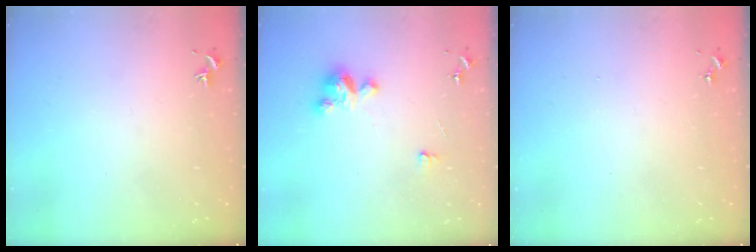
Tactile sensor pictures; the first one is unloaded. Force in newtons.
{"total": 6.7, "press": 6.7, "slide": 0.4}
{"total": 0.0}